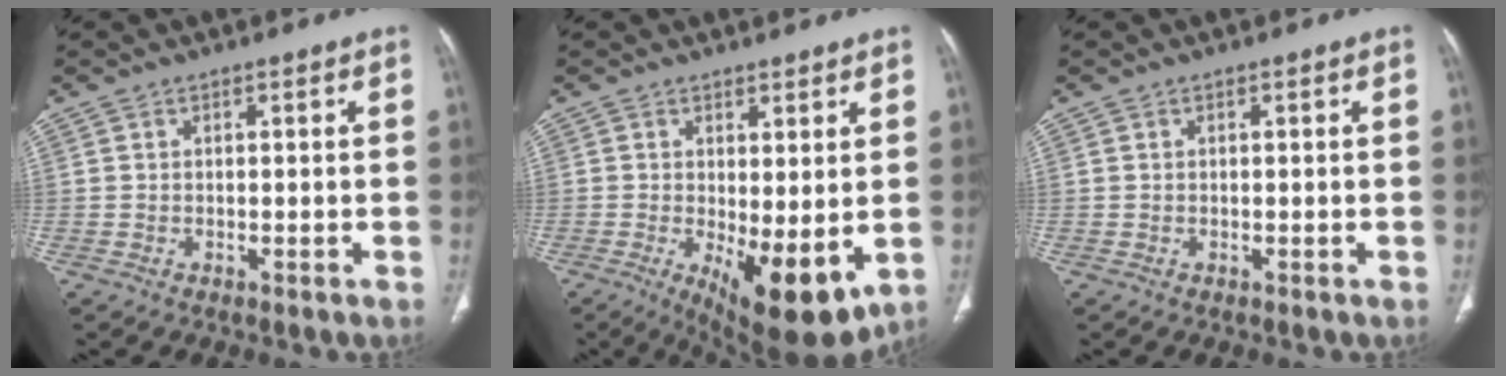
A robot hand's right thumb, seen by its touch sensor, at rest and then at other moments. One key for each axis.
{"total": 11.4, "fx": -1.8, "fy": 4.4, "fz": 10.3, "tx": -0.150, "ty": -0.025, "tz": -0.011}
{"total": 0.0}